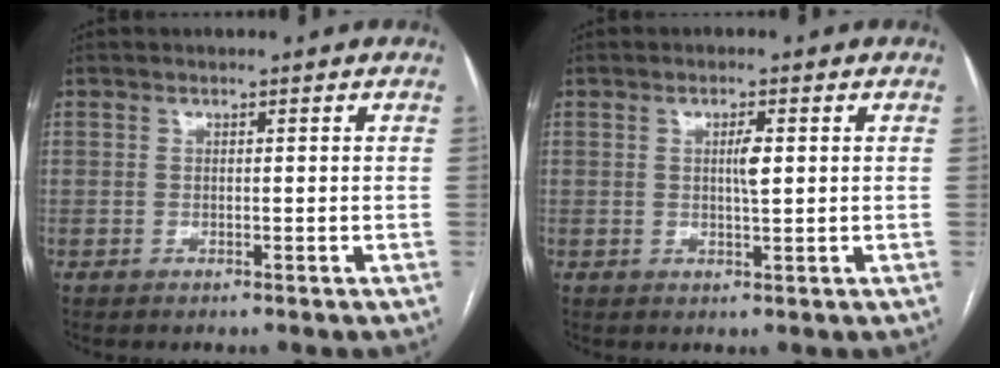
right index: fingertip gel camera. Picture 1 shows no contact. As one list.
[{"total": 2.5, "force": [0.4, 0.3, 2.4], "torque": [-0.042, 0.000, 0.007]}]